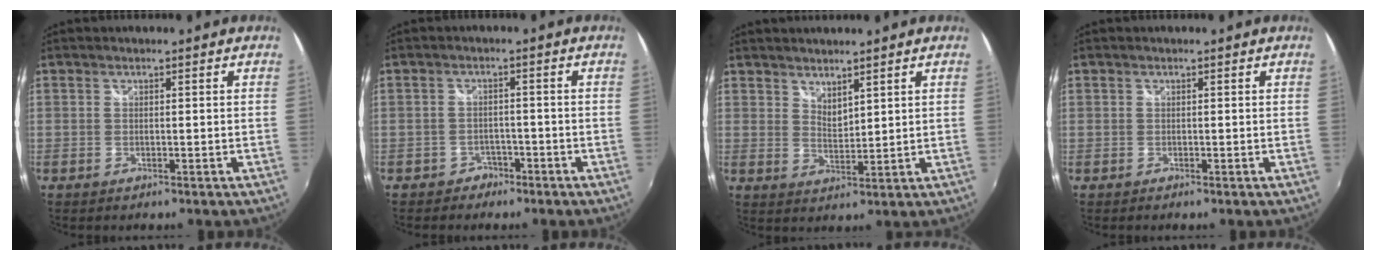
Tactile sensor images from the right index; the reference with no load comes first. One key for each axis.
{"total": 3.5, "fx": -2.4, "fy": 2.5, "fz": 0.1, "tx": -0.009, "ty": 0.010, "tz": -0.037}
{"total": 3.5, "fx": 3.0, "fy": 1.1, "fz": 1.4, "tx": -0.020, "ty": -0.005, "tz": 0.053}
{"total": 0.7, "fx": -0.2, "fy": 0.6, "fz": -0.1, "tx": -0.002, "ty": 0.000, "tz": -0.004}